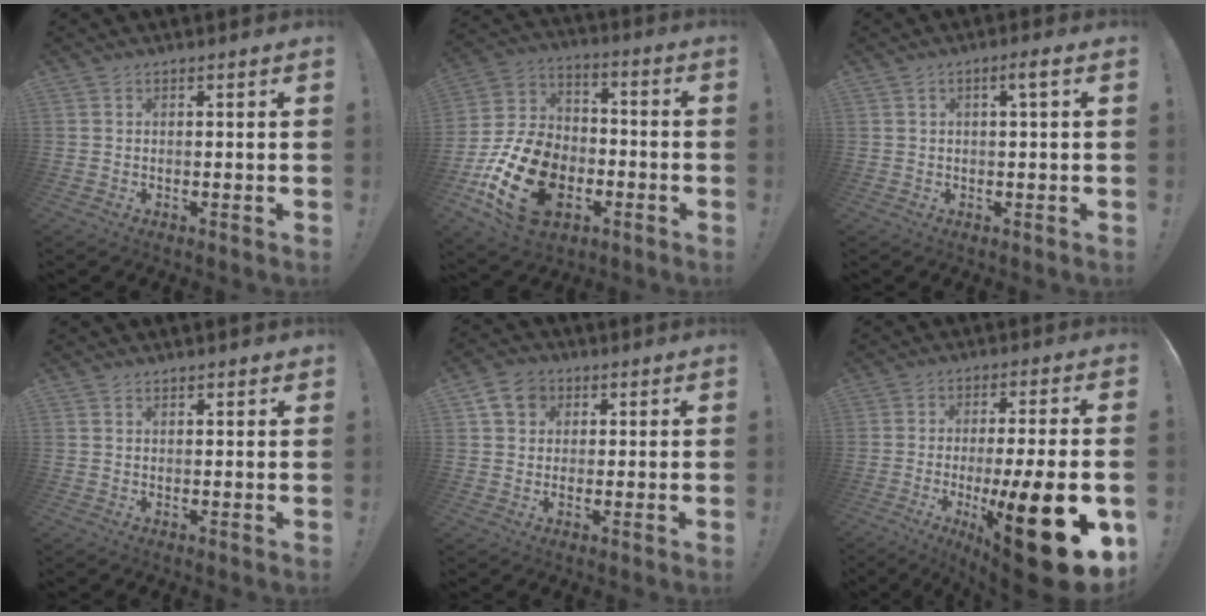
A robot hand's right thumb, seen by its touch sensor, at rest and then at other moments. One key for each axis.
{"total": 22.6, "fx": -8.1, "fy": 15.2, "fz": 14.6, "tx": -0.257, "ty": 0.050, "tz": -0.126}
{"total": 2.7, "fx": 0.4, "fy": 0.2, "fz": 2.7, "tx": -0.039, "ty": 0.000, "tz": 0.001}
{"total": 1.4, "fx": 1.2, "fy": 0.6, "fz": 0.4, "tx": -0.001, "ty": -0.006, "tz": 0.022}
{"total": 7.6, "fx": 3.1, "fy": 6.2, "fz": 3.0, "tx": -0.039, "ty": -0.007, "tz": 0.061}
{"total": 23.5, "fx": -6.9, "fy": 5.0, "fz": 21.9, "tx": -0.307, "ty": 0.016, "tz": -0.096}